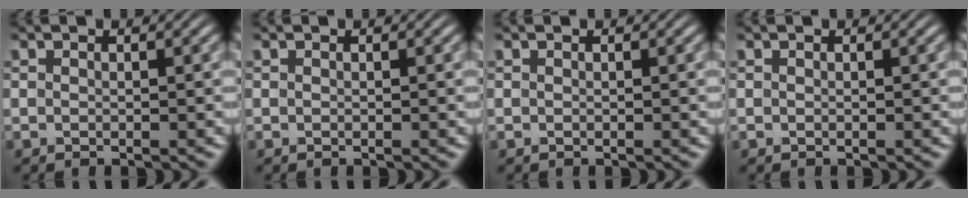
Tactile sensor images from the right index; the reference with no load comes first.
{"total": 0.0}
{"total": 0.0}
{"total": 0.0}